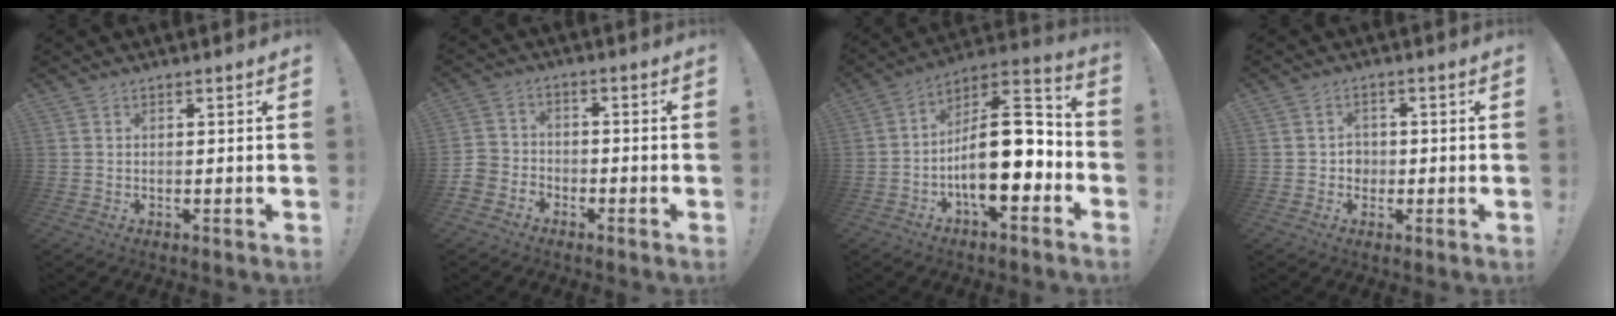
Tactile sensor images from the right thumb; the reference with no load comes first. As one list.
[{"total": 6.1, "force": [-4.4, 4.1, 1.3], "torque": [-0.034, 0.027, -0.084]}, {"total": 19.1, "force": [-3.8, 8.5, 16.6], "torque": [-0.266, 0.015, -0.055]}, {"total": 3.3, "force": [-0.5, 3.0, 1.1], "torque": [-0.008, -0.003, -0.013]}]